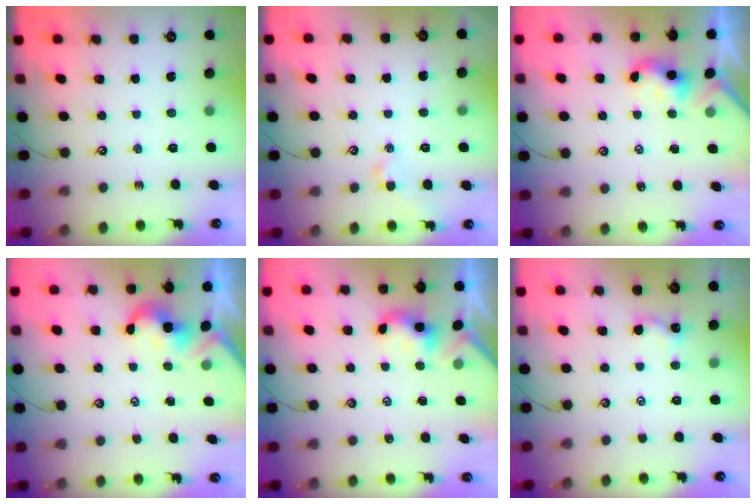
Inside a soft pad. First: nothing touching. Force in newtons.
{"total": 1.9, "press": 1.9, "slide": 0.5}
{"total": 2.2, "press": 2.2, "slide": 0.2}
{"total": 2.1, "press": 2.0, "slide": 0.5}
{"total": 2.2, "press": 2.2, "slide": 0.2}
{"total": 1.4, "press": 1.4, "slide": 0.2}